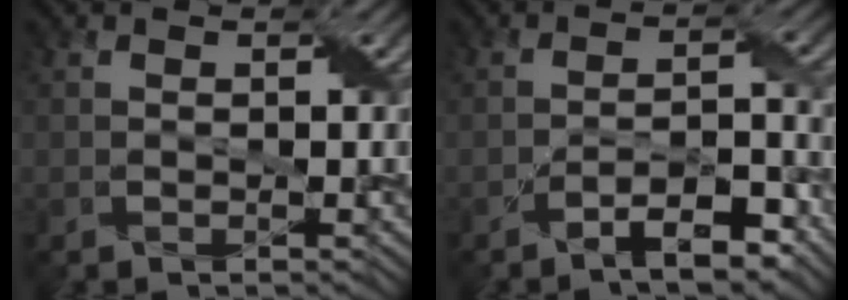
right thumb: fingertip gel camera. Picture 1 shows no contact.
{"total": 5.5, "force": [-3.9, 1.5, 3.5], "torque": [-0.055, 0.009, -0.066]}